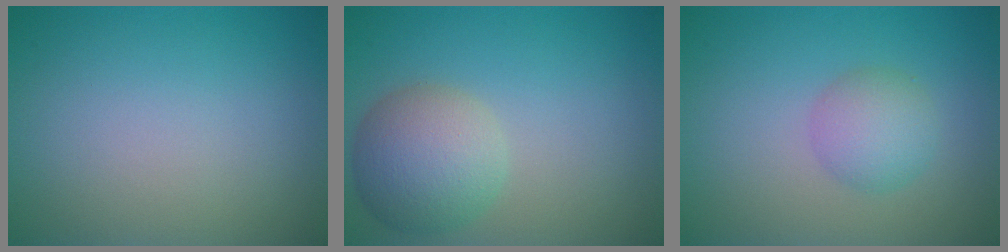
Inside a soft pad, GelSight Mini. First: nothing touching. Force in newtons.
{"total": 5.2, "press": 5.2, "slide": 0.1}
{"total": 2.8, "press": 2.8, "slide": 0.0}